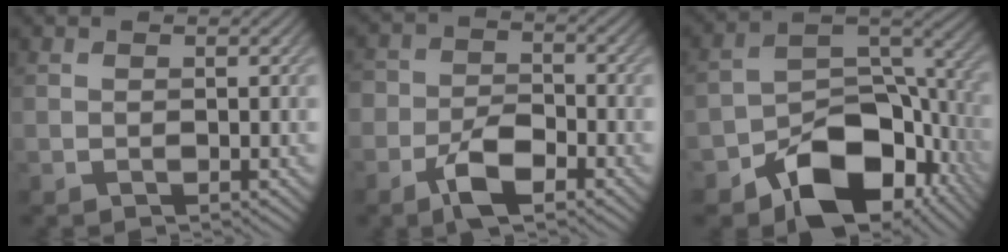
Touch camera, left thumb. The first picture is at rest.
{"total": 6.0, "force": [-3.4, 3.3, 3.7], "torque": [-0.064, -0.001, -0.073]}
{"total": 14.5, "force": [-7.6, 9.0, 8.5], "torque": [-0.131, -0.026, -0.136]}